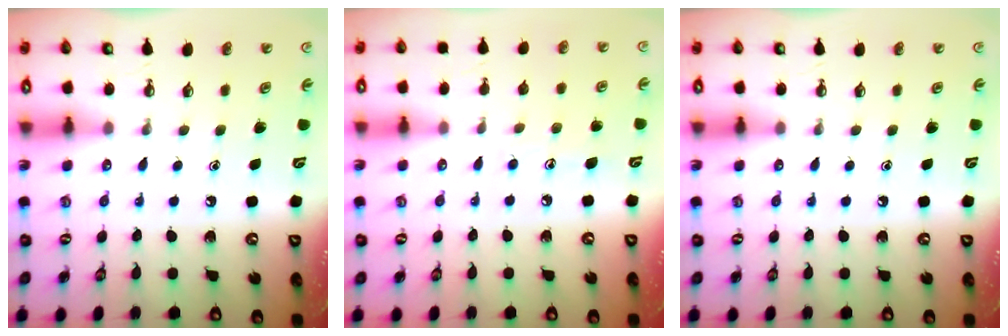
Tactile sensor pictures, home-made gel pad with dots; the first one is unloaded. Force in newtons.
{"total": 6.2, "press": 6.2, "slide": 0.4}
{"total": 0.0}